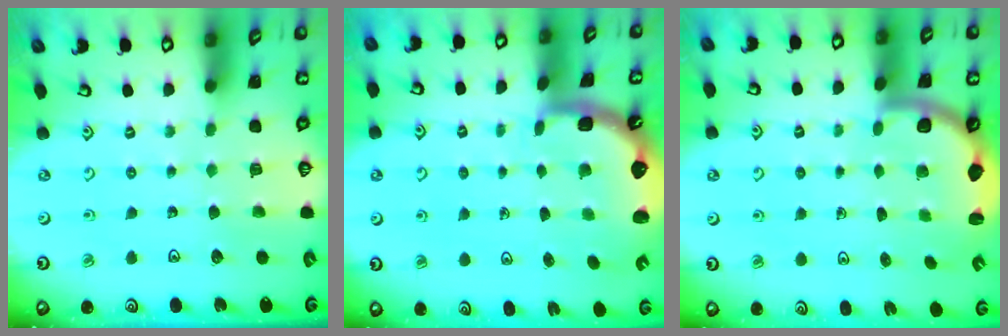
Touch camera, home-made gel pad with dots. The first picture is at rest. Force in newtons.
{"total": 2.7, "press": 1.4, "slide": 2.3}
{"total": 2.4, "press": 2.3, "slide": 0.6}